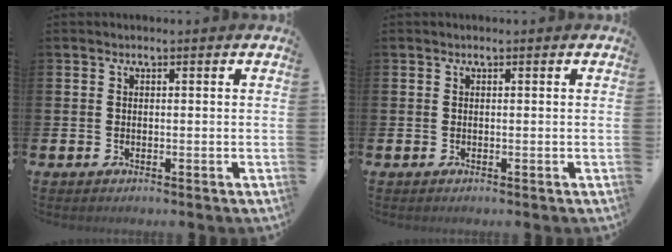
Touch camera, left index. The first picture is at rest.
{"total": 0.0}